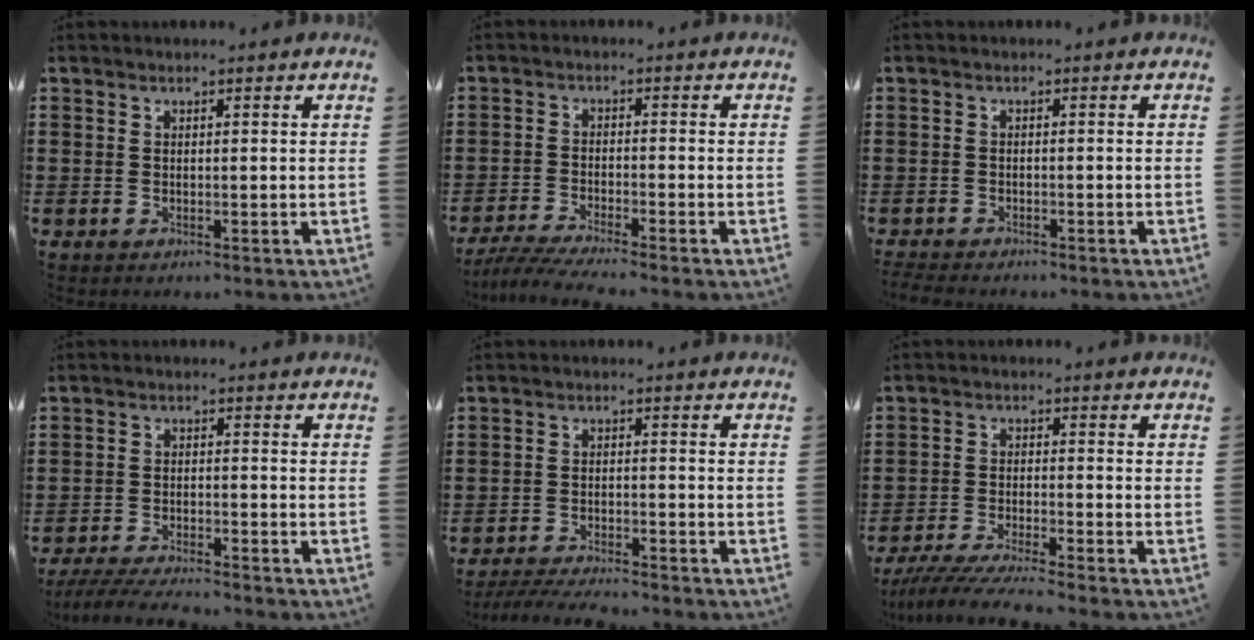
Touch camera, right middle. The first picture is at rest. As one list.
[{"total": 4.1, "force": [-3.8, -0.1, 1.5], "torque": [-0.047, -0.015, -0.079]}, {"total": 1.5, "force": [-1.5, 0.2, 0.1], "torque": [-0.006, -0.001, -0.031]}, {"total": 4.4, "force": [-4.2, 0.2, 1.3], "torque": [-0.034, -0.009, -0.087]}, {"total": 4.0, "force": [-3.9, 0.2, 0.9], "torque": [-0.023, -0.003, -0.081]}, {"total": 5.1, "force": [-4.7, -0.1, 1.9], "torque": [-0.052, -0.020, -0.097]}]